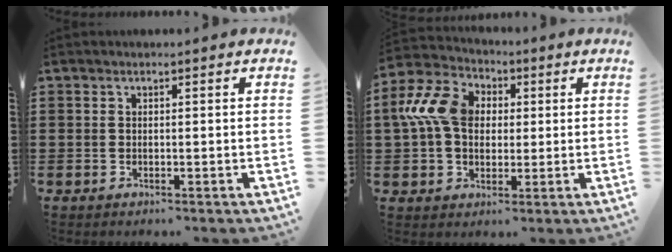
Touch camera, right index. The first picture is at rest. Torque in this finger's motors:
{"motor_torque": [2.06, 0.08, 1.06, 0.21]}